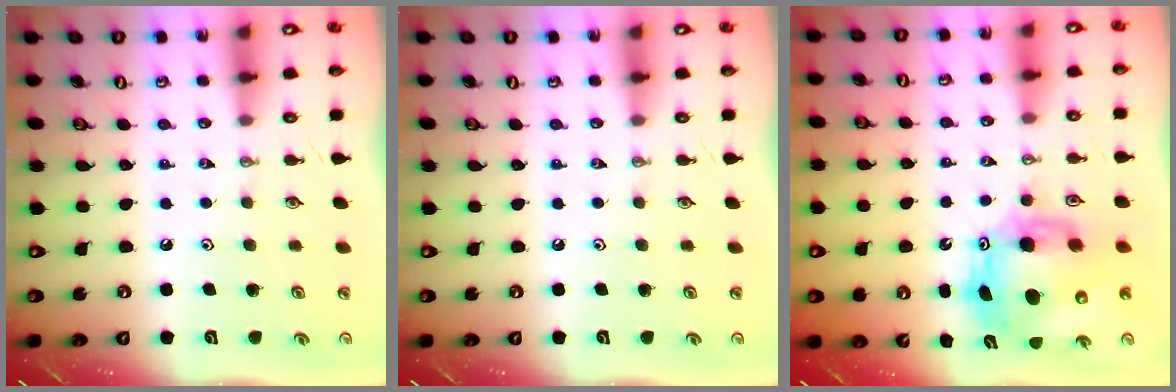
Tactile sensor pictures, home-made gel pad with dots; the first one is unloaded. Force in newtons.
{"total": 0.0}
{"total": 11.2, "press": 11.1, "slide": 1.1}